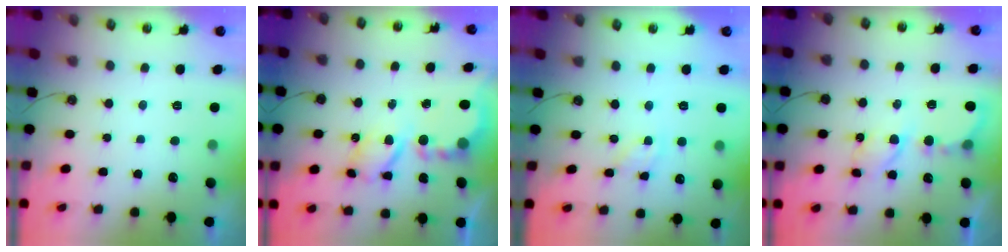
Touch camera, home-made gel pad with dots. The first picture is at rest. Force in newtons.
{"total": 7.9, "press": 7.8, "slide": 0.6}
{"total": 2.7, "press": 2.6, "slide": 0.4}
{"total": 6.2, "press": 6.2, "slide": 0.3}